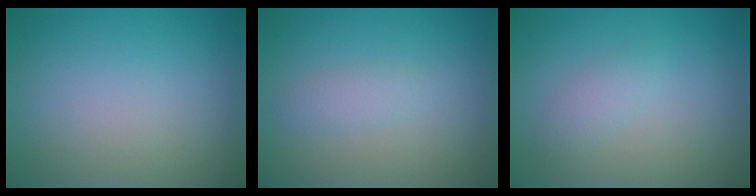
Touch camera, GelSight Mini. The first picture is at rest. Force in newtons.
{"total": 1.4, "press": 1.4, "slide": 0.0}
{"total": 1.4, "press": 1.4, "slide": 0.1}